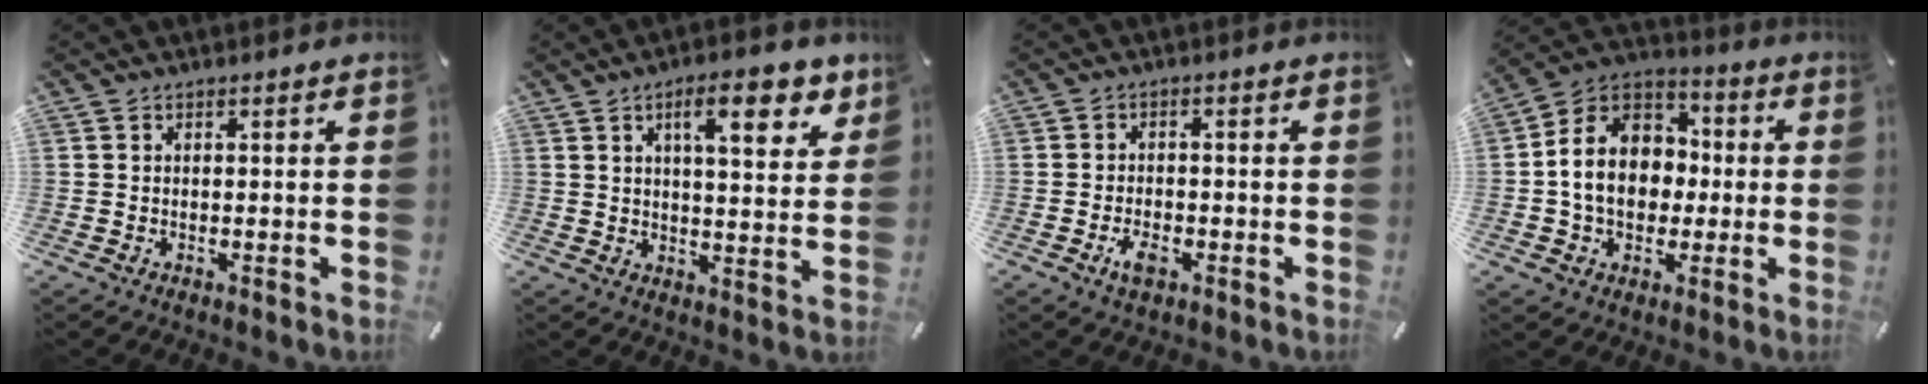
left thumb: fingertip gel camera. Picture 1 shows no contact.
{"total": 11.7, "force": [6.3, 3.9, 9.1], "torque": [-0.131, -0.022, 0.099]}
{"total": 3.7, "force": [-1.8, 2.1, 2.4], "torque": [-0.060, 0.001, -0.035]}
{"total": 13.7, "force": [-1.5, 11.6, 7.1], "torque": [-0.160, 0.019, -0.031]}